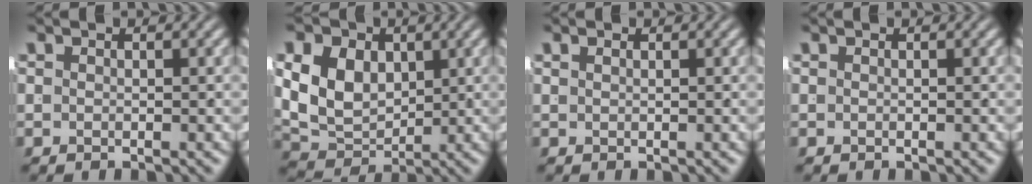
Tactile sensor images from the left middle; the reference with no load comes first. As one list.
[{"total": 8.9, "force": [0.7, 7.3, 5.1], "torque": [-0.112, -0.024, 0.020]}, {"total": 0.7, "force": [0.3, -0.6, 0.1], "torque": [0.011, 0.000, 0.011]}, {"total": 0.0}]